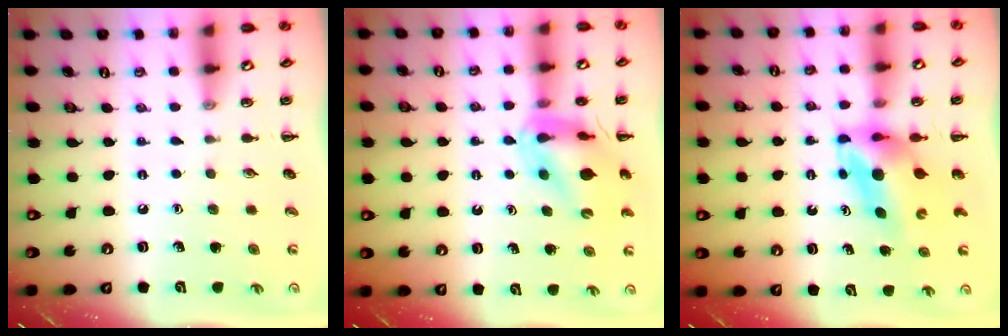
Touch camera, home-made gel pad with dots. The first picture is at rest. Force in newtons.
{"total": 11.9, "press": 11.3, "slide": 3.7}
{"total": 5.1, "press": 4.9, "slide": 1.2}